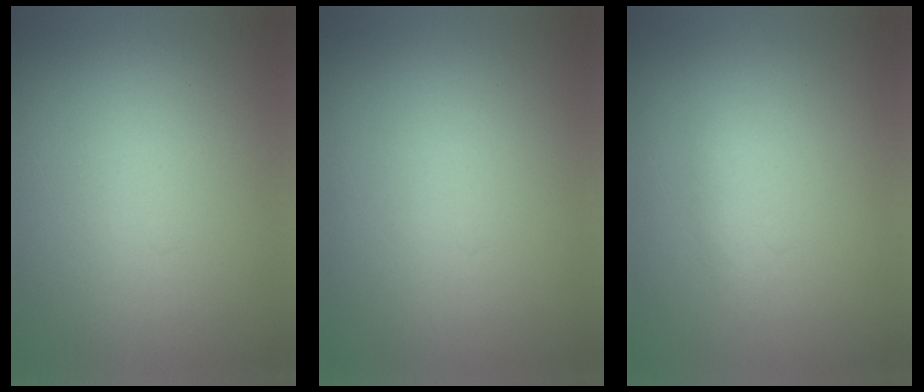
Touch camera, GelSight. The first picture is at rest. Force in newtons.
{"total": 0.0}
{"total": 1.5}